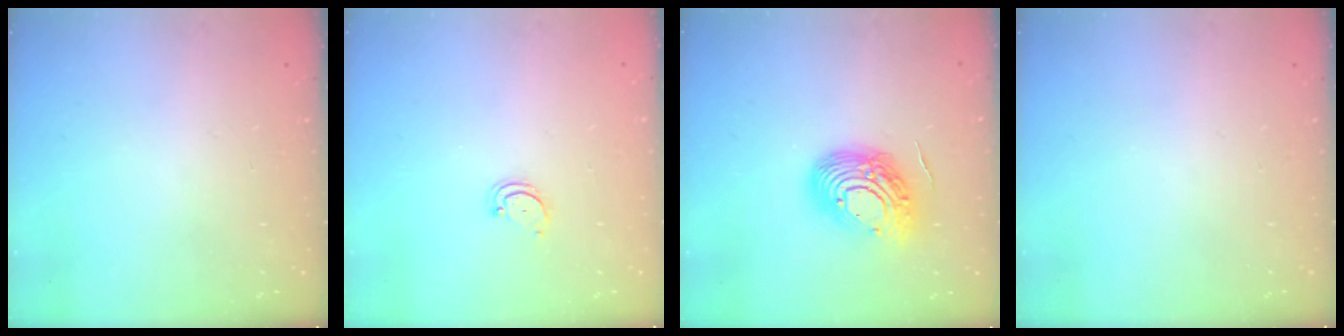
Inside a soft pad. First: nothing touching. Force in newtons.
{"total": 2.7, "press": 2.7, "slide": 0.3}
{"total": 14.5, "press": 14.5, "slide": 1.5}
{"total": 0.0}